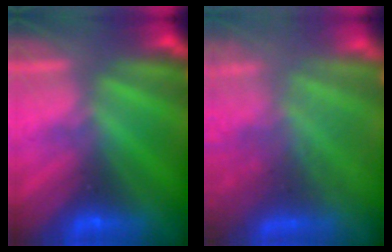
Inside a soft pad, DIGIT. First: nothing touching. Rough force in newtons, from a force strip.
{"total": 10.9}